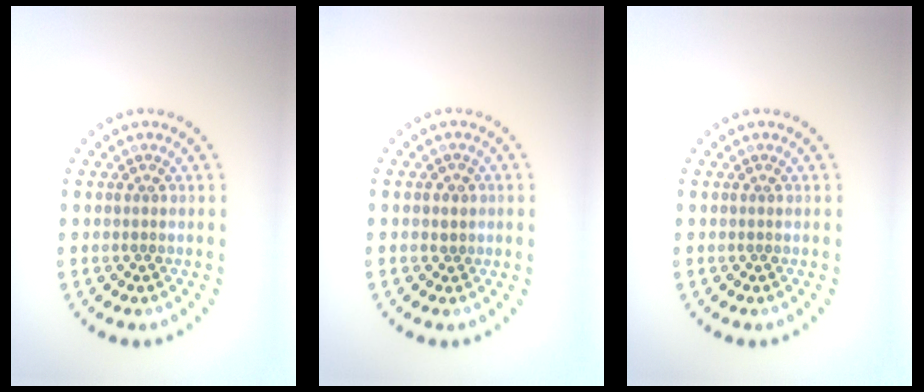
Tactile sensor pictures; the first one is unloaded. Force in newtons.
{"total": 0.5, "press": 0.4, "slide": 0.4}
{"total": 0.0}